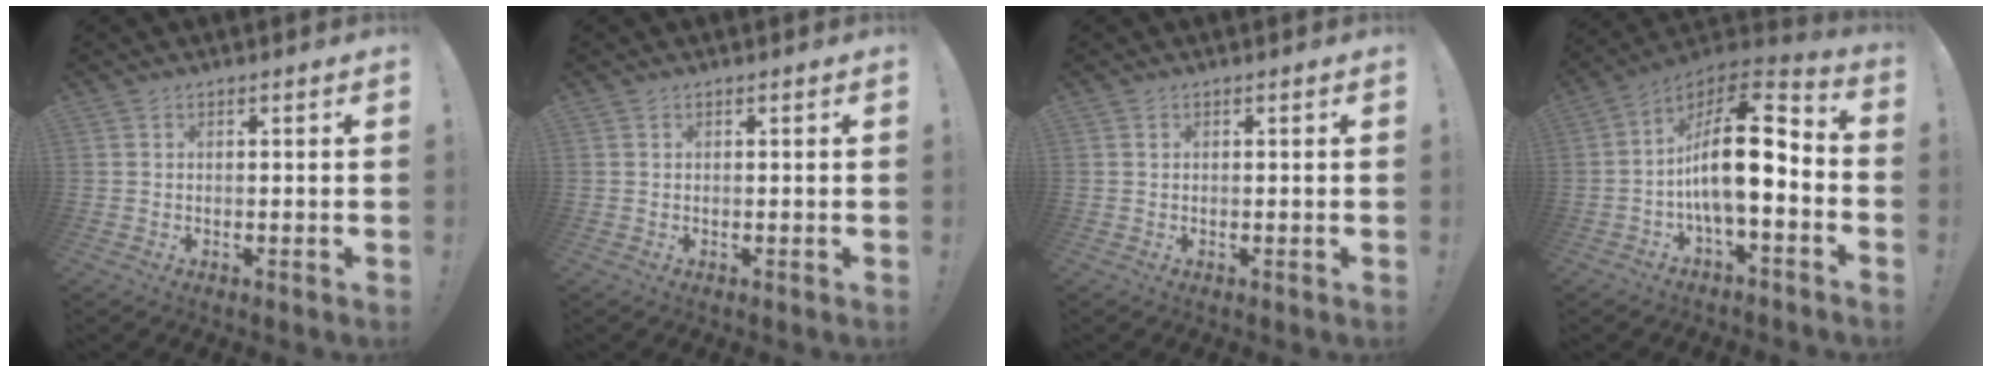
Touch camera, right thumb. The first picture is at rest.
{"total": 0.0}
{"total": 0.0}
{"total": 17.7, "force": [-1.8, 7.2, 16.1], "torque": [-0.272, 0.017, -0.027]}